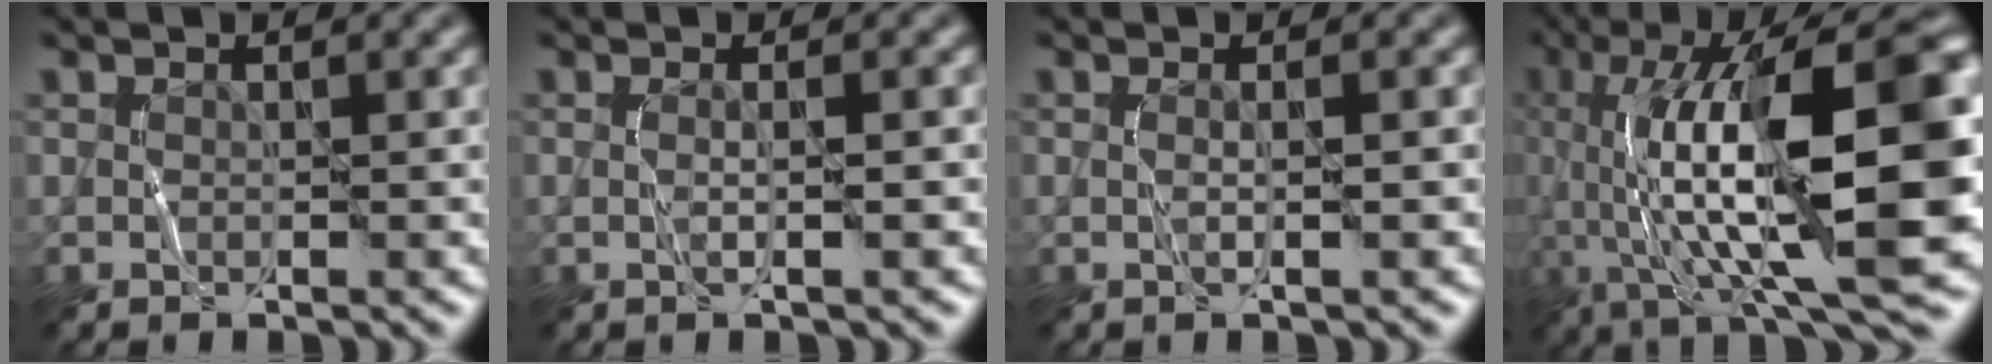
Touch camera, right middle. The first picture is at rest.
{"total": 1.6, "force": [0.0, 0.5, 1.6], "torque": [-0.016, 0.003, -0.010]}
{"total": 1.3, "force": [0.0, 0.4, 1.3], "torque": [-0.015, 0.004, -0.006]}
{"total": 18.0, "force": [1.3, 7.0, 16.6], "torque": [-0.280, 0.031, 0.028]}